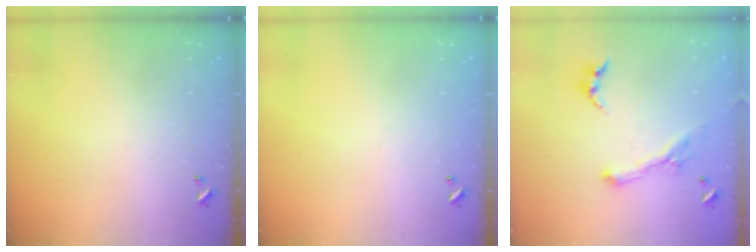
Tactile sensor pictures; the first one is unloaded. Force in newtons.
{"total": 0.0}
{"total": 1.8, "press": 1.7, "slide": 0.4}